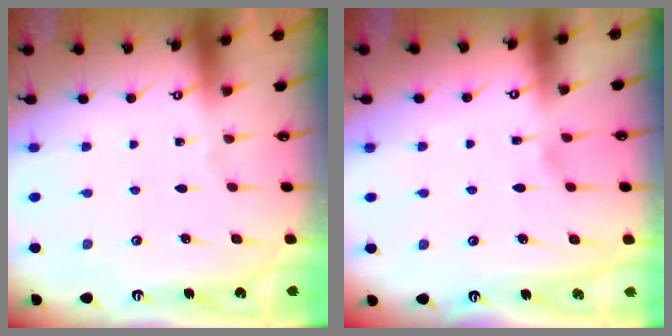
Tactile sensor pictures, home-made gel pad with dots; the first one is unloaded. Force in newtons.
{"total": 4.0, "press": 3.9, "slide": 0.5}